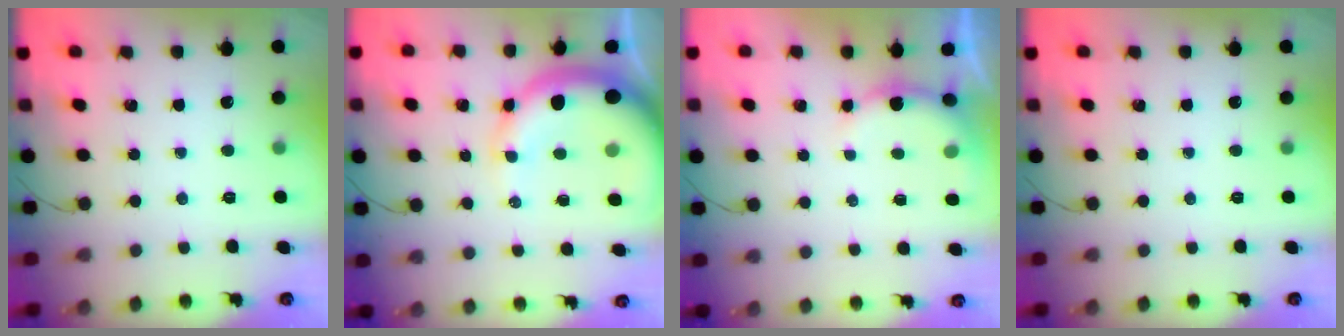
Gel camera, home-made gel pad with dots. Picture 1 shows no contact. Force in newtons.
{"total": 14.2, "press": 13.9, "slide": 3.0}
{"total": 6.0, "press": 5.9, "slide": 1.2}
{"total": 0.0}